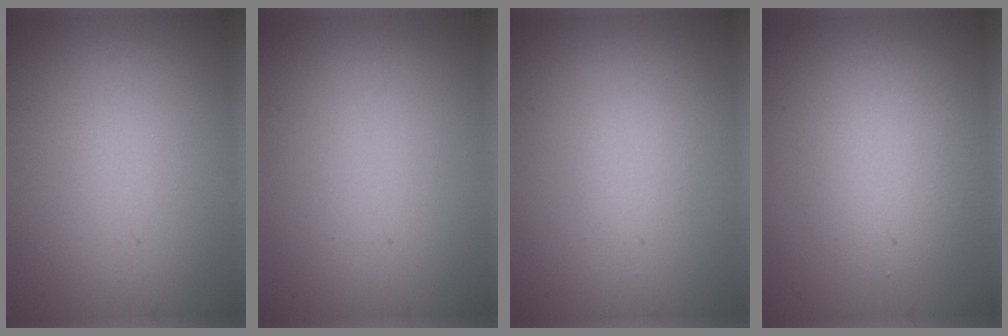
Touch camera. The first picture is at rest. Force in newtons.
{"total": 0.0}
{"total": 0.7, "press": 0.7, "slide": 0.0}
{"total": 3.0, "press": 3.0, "slide": 0.2}